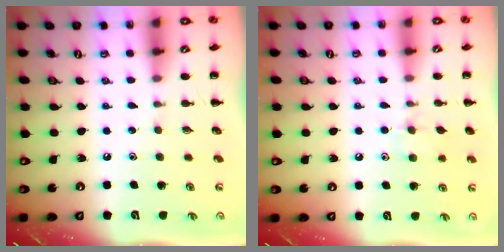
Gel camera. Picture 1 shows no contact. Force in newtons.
{"total": 6.9, "press": 6.6, "slide": 2.0}